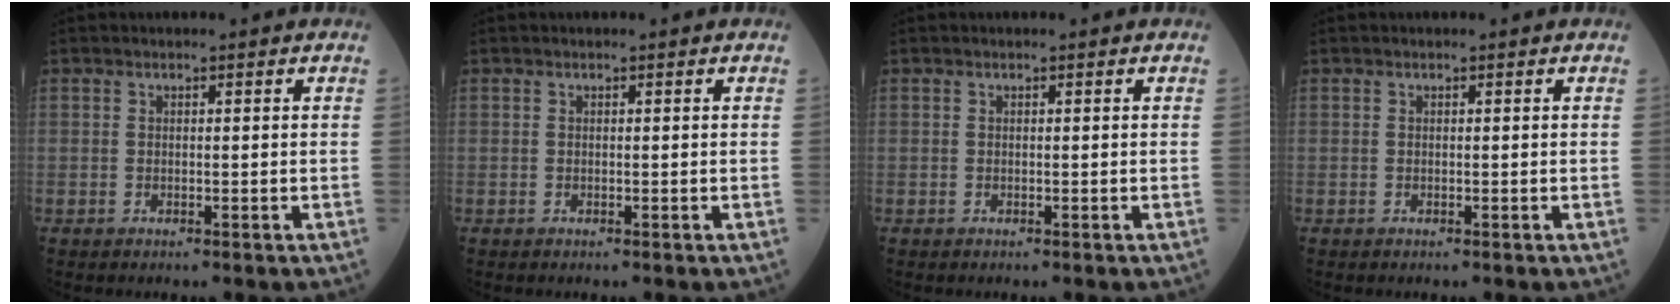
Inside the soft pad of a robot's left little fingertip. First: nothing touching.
{"total": 0.0}
{"total": 0.0}
{"total": 0.0}